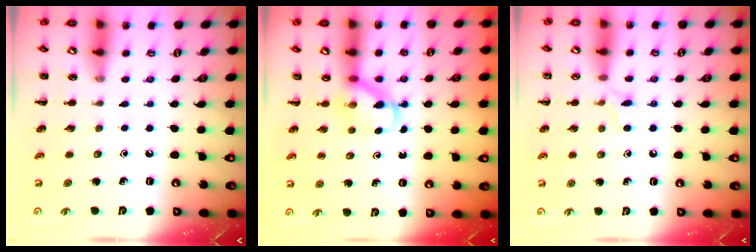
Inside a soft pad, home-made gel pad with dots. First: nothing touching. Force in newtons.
{"total": 4.1, "press": 4.0, "slide": 0.7}
{"total": 3.7, "press": 3.5, "slide": 1.2}